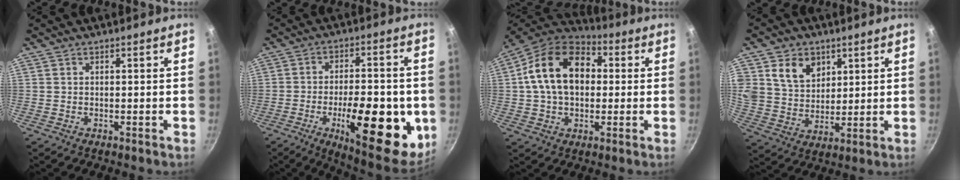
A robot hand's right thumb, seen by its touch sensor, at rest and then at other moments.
{"total": 22.2, "force": [-5.5, 8.7, 19.7], "torque": [-0.243, 0.002, -0.072]}
{"total": 17.6, "force": [2.2, 12.2, 12.4], "torque": [-0.185, 0.031, 0.020]}
{"total": 11.1, "force": [4.8, 8.5, 5.2], "torque": [-0.069, -0.022, 0.093]}